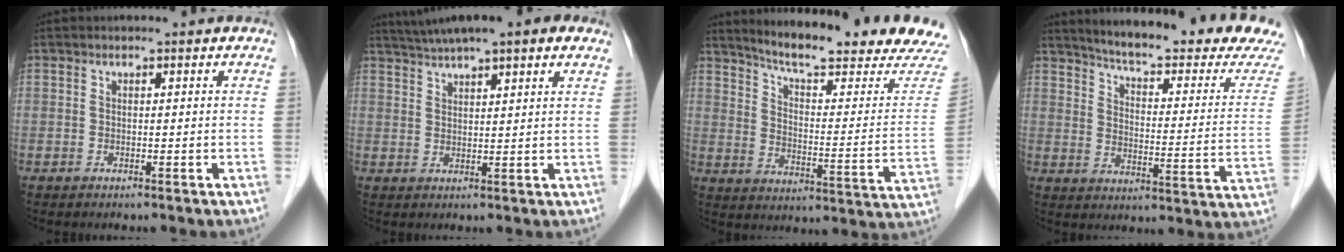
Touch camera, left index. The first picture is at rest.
{"total": 10.6, "force": [8.2, 1.4, 6.6], "torque": [-0.109, 0.043, 0.117]}
{"total": 21.5, "force": [19.8, 0.3, 8.2], "torque": [-0.126, -0.082, 0.258]}
{"total": 22.9, "force": [21.3, 0.5, 8.3], "torque": [-0.121, -0.088, 0.264]}